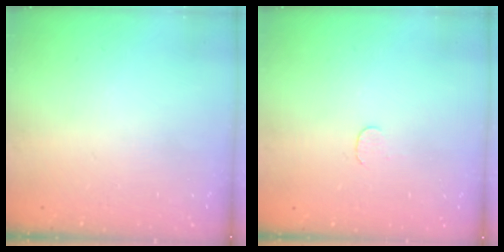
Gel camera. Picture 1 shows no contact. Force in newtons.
{"total": 3.5, "press": 3.5, "slide": 0.3}